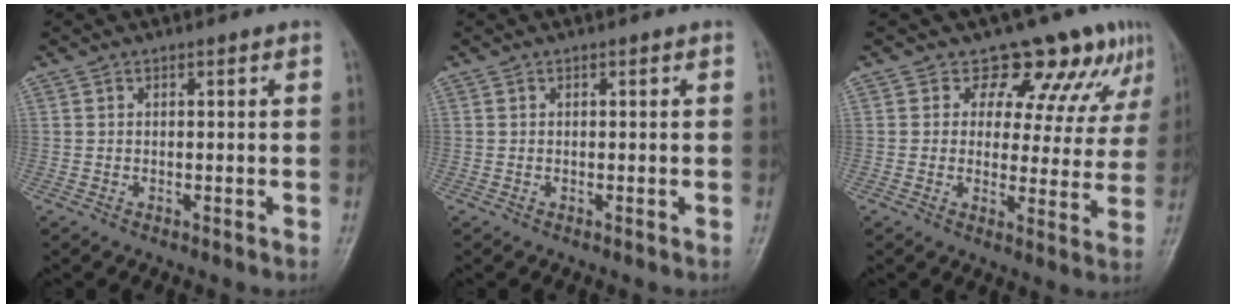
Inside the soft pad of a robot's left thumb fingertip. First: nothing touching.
{"total": 0.0}
{"total": 10.6, "force": [7.8, 5.7, 4.4], "torque": [-0.018, -0.044, 0.084]}